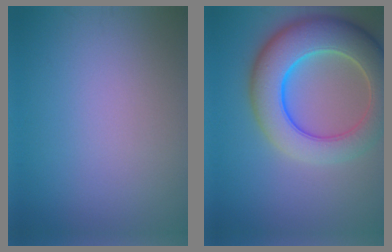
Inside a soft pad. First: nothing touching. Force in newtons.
{"total": 10.2, "press": 10.2, "slide": 0.6}